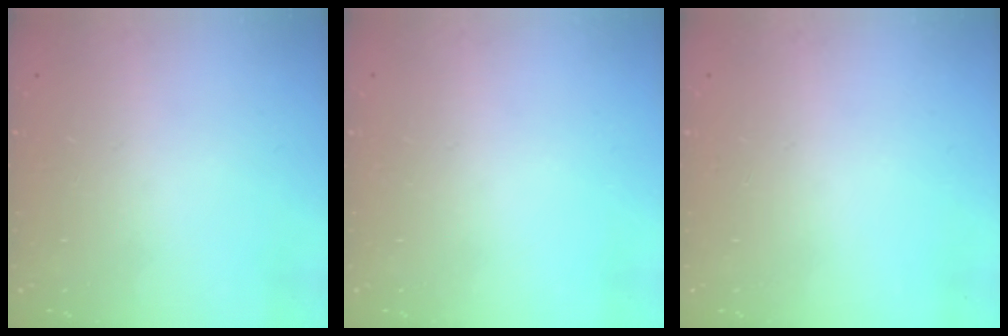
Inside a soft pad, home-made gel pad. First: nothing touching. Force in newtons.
{"total": 0.0}
{"total": 0.0}